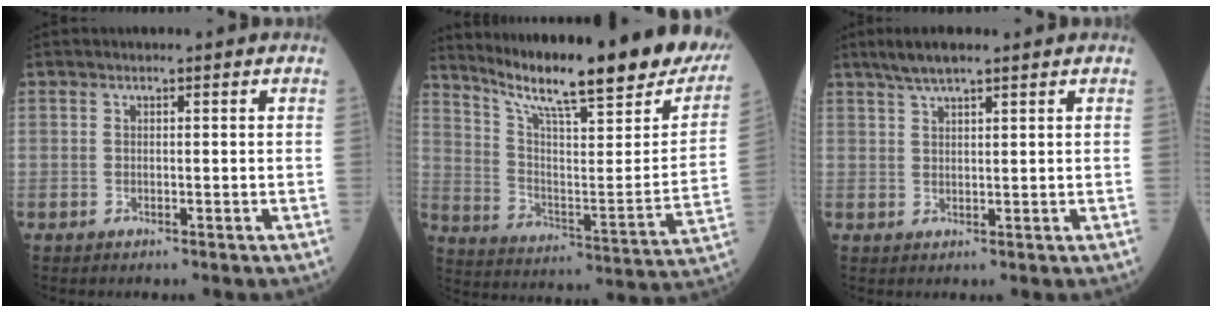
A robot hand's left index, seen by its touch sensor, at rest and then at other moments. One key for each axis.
{"total": 28.2, "fx": 22.3, "fy": 3.2, "fz": 16.9, "tx": -0.271, "ty": -0.063, "tz": 0.307}
{"total": 4.0, "fx": 3.0, "fy": 0.4, "fz": 2.6, "tx": -0.057, "ty": 0.013, "tz": 0.059}